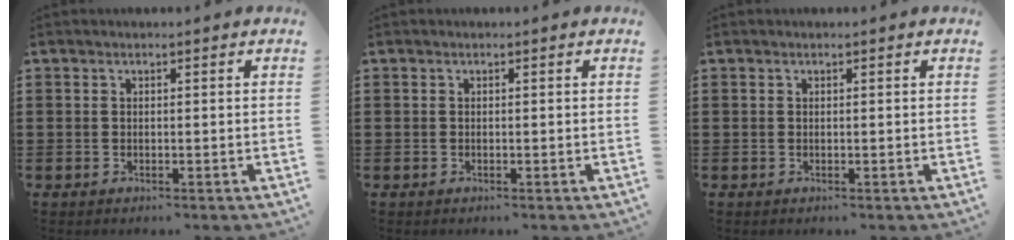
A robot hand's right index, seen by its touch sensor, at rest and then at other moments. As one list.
[{"total": 0.0}, {"total": 0.0}]